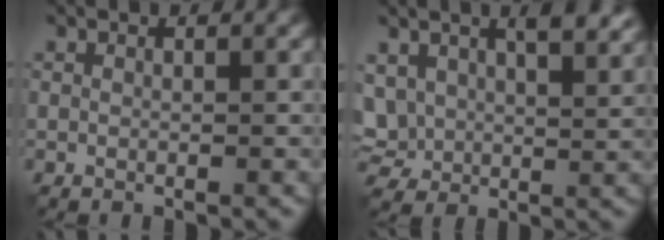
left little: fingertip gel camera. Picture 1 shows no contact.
{"total": 8.2, "force": [3.5, 5.3, 5.1], "torque": [-0.110, 0.006, 0.065]}